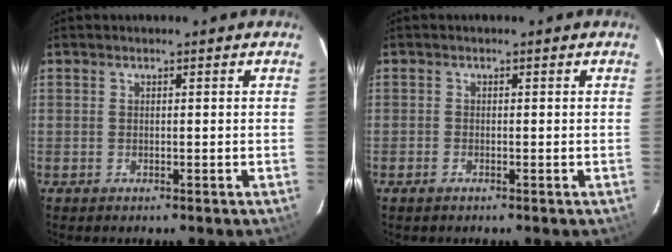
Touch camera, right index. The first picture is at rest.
{"total": 0.9, "force": [-0.7, 0.4, 0.3], "torque": [-0.005, -0.002, -0.016]}